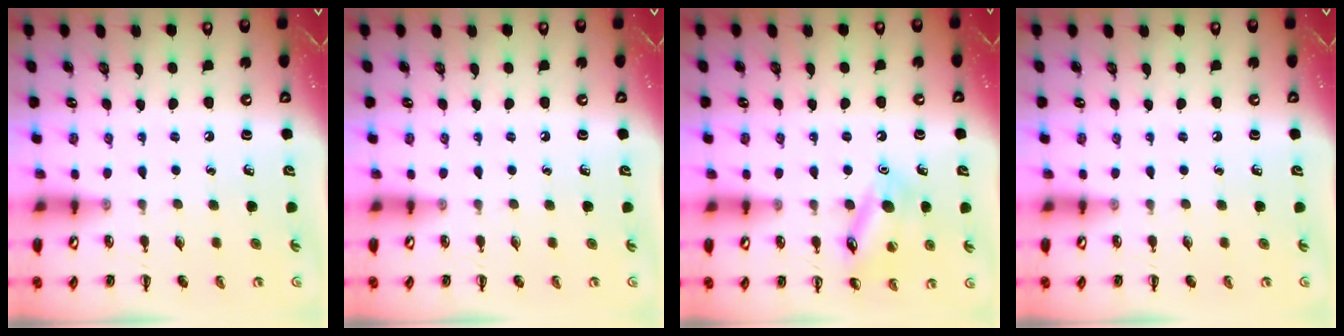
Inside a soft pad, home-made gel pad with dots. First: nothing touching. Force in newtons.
{"total": 0.0}
{"total": 13.2, "press": 13.1, "slide": 1.4}
{"total": 0.0}